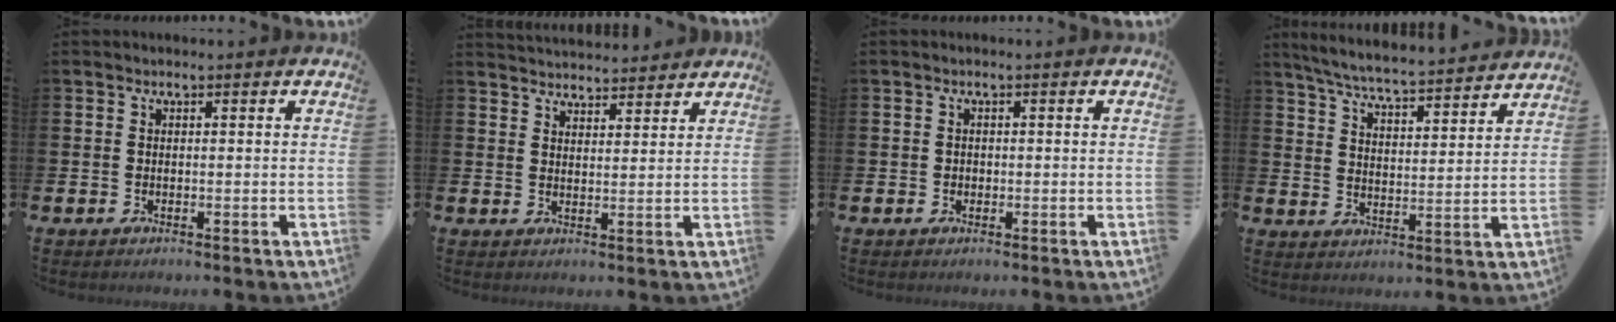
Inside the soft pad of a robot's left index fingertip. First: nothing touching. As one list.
[{"total": 3.9, "force": [3.8, 0.6, -0.3], "torque": [-0.003, -0.020, 0.072]}, {"total": 0.7, "force": [0.0, 0.7, 0.2], "torque": [0.000, 0.005, -0.003]}, {"total": 6.5, "force": [6.2, 0.1, 1.7], "torque": [-0.057, -0.046, 0.107]}]